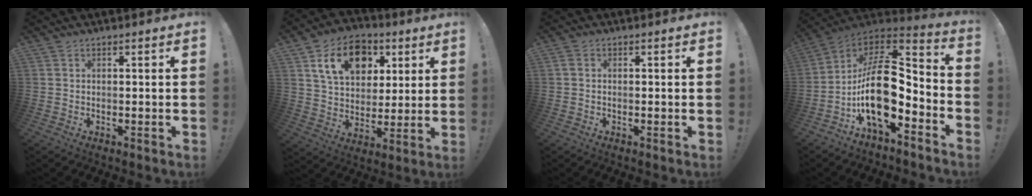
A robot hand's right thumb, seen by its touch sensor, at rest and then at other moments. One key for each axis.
{"total": 17.0, "fx": 7.2, "fy": 12.2, "fz": 9.4, "tx": -0.139, "ty": -0.023, "tz": 0.135}
{"total": 0.7, "fx": -0.3, "fy": 0.5, "fz": 0.3, "tx": -0.009, "ty": 0.004, "tz": -0.004}
{"total": 20.4, "fx": -3.7, "fy": 10.5, "fz": 17.1, "tx": -0.312, "ty": 0.016, "tz": -0.058}